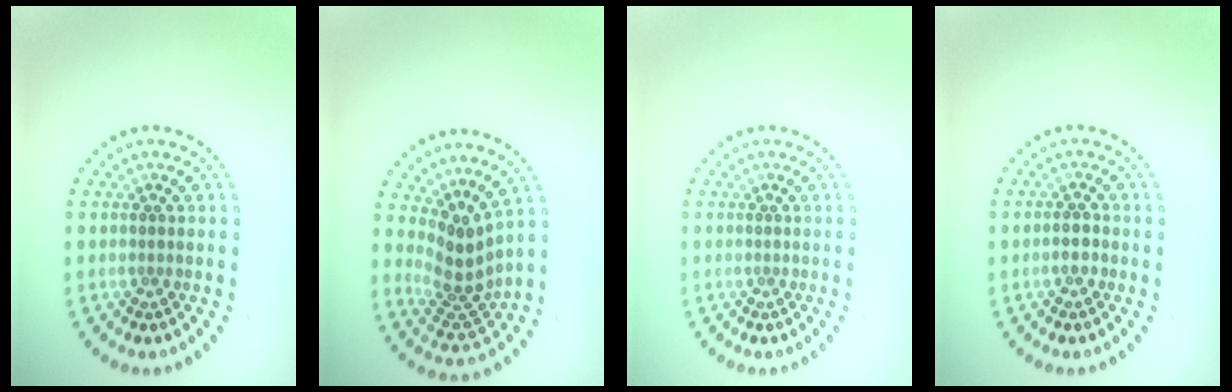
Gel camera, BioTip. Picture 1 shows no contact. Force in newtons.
{"total": 3.5, "press": 2.4, "slide": 2.5}
{"total": 0.0}
{"total": 1.1, "press": 1.0, "slide": 0.5}